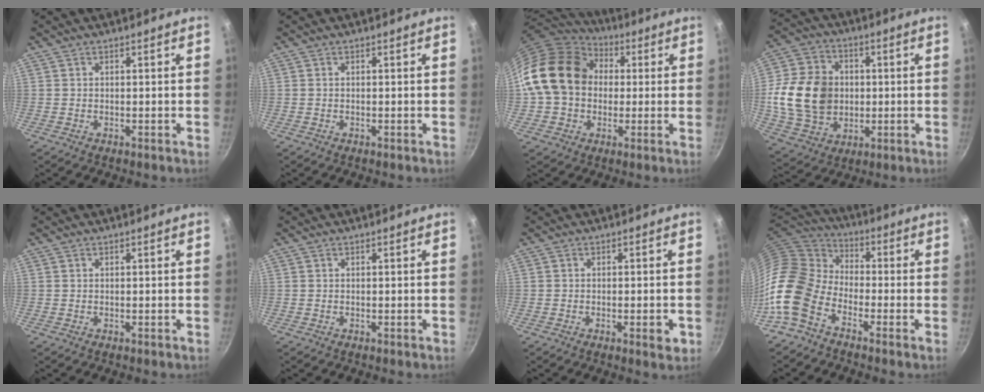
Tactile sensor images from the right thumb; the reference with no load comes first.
{"total": 0.0}
{"total": 17.8, "force": [2.4, 14.2, 10.4], "torque": [-0.170, 0.035, 0.035]}
{"total": 17.7, "force": [0.5, 14.0, 10.8], "torque": [-0.186, 0.009, 0.014]}
{"total": 0.0}
{"total": 0.0}
{"total": 2.9, "force": [-1.0, 0.7, 2.6], "torque": [-0.035, 0.002, -0.015]}
{"total": 14.4, "force": [-6.8, 9.2, 8.8], "torque": [-0.160, 0.055, -0.165]}